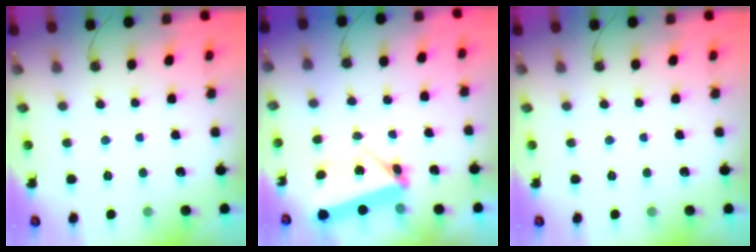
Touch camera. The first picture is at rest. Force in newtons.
{"total": 5.5, "press": 5.1, "slide": 2.0}
{"total": 0.0}